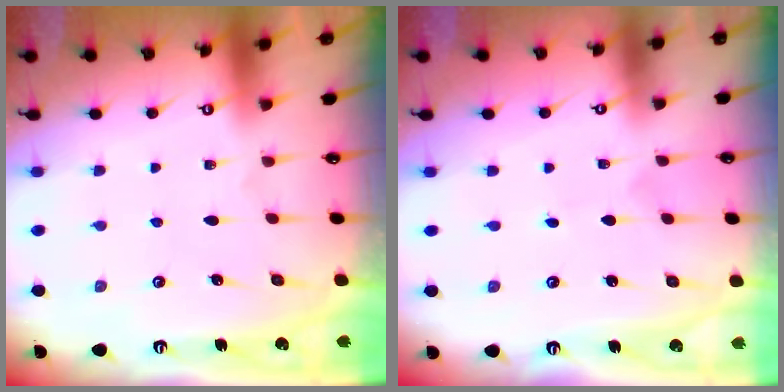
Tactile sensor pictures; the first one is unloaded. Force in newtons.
{"total": 0.5, "press": 0.5, "slide": 0.0}